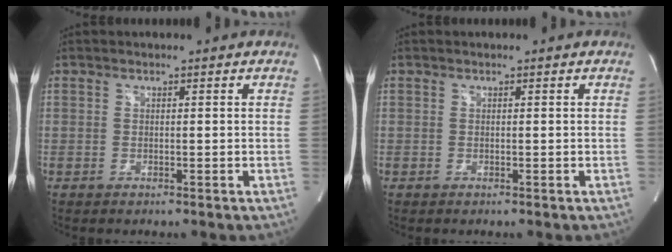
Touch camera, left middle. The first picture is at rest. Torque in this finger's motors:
{"motor_torque": [0.12, -0.09, 0.04, -0.01]}